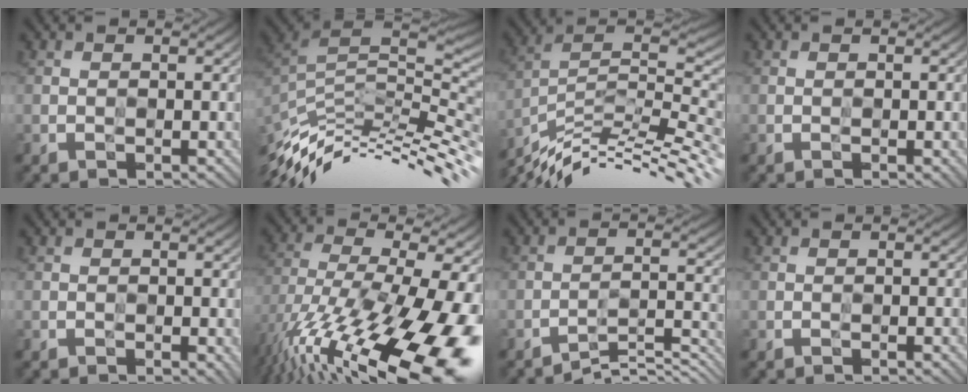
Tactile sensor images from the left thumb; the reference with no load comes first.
{"total": 11.0, "force": [-3.4, 2.8, 10.1], "torque": [-0.181, 0.013, -0.070]}
{"total": 12.2, "force": [-7.3, 3.4, 9.2], "torque": [-0.154, 0.013, -0.125]}
{"total": 2.1, "force": [-0.7, 0.9, 1.7], "torque": [-0.012, -0.003, -0.005]}
{"total": 2.3, "force": [-0.5, 1.2, 1.9], "torque": [-0.015, -0.006, 0.000]}
{"total": 18.6, "force": [-9.9, 5.4, 14.7], "torque": [-0.262, -0.024, -0.160]}
{"total": 4.7, "force": [-4.5, 0.4, 1.4], "torque": [-0.011, 0.004, -0.074]}
{"total": 0.8, "force": [-0.4, 0.3, 0.7], "torque": [-0.003, 0.001, -0.006]}